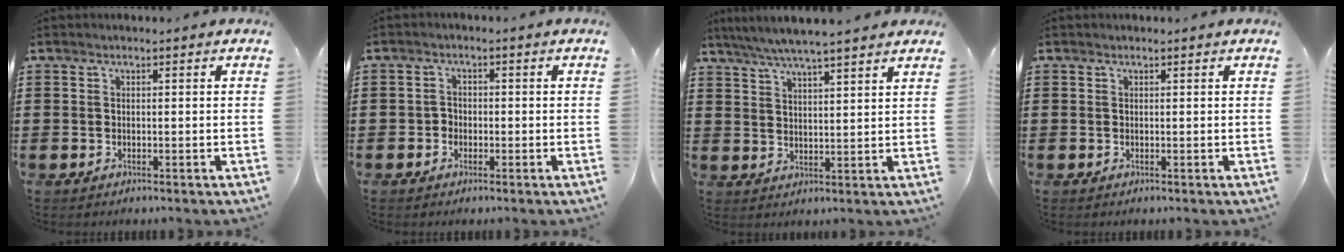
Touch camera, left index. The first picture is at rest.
{"total": 1.6, "force": [-0.7, 1.4, 0.4], "torque": [-0.012, 0.003, -0.016]}
{"total": 5.3, "force": [4.7, 0.0, 2.4], "torque": [-0.061, -0.015, 0.083]}
{"total": 0.0}